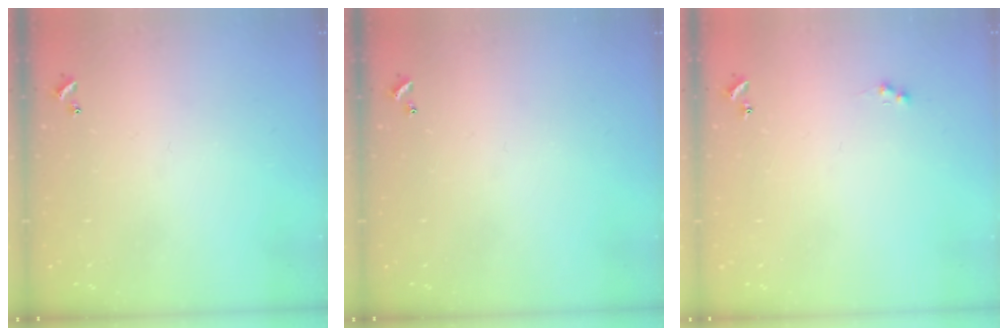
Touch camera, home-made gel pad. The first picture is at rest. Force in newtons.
{"total": 0.0}
{"total": 1.0, "press": 0.9, "slide": 0.4}